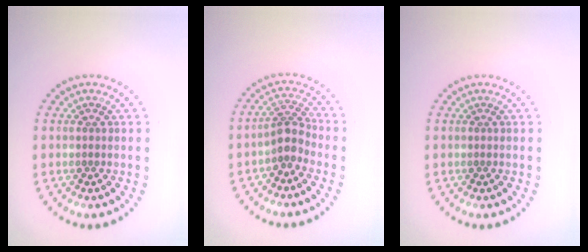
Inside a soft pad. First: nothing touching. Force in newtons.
{"total": 2.6, "press": 2.0, "slide": 1.7}
{"total": 0.0}